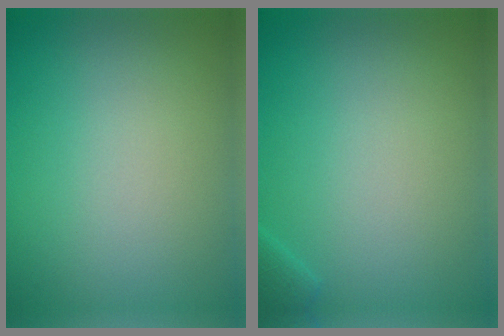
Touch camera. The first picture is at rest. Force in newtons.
{"total": 1.1, "press": 1.1, "slide": 0.1}